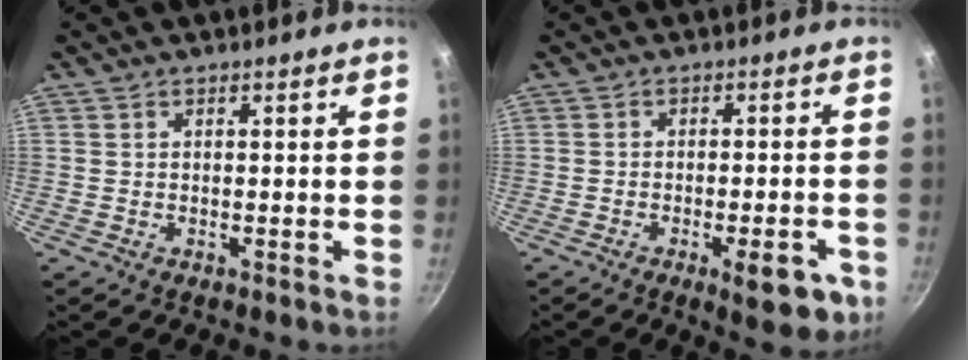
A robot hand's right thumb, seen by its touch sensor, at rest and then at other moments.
{"total": 7.8, "force": [-3.6, 2.5, 6.4], "torque": [-0.078, 0.009, -0.043]}